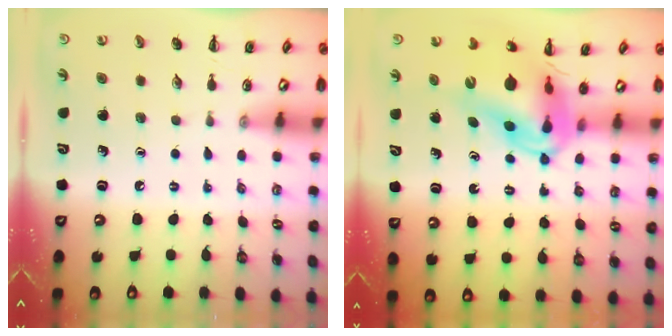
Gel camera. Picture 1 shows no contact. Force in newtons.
{"total": 11.7, "press": 11.2, "slide": 3.5}